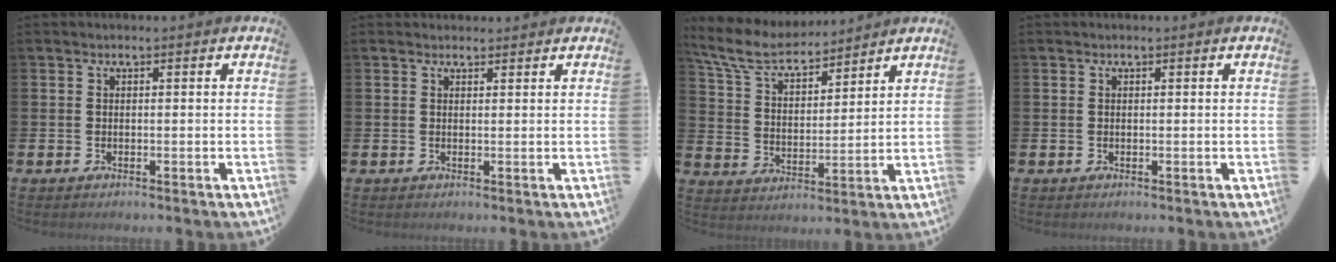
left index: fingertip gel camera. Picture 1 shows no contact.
{"total": 0.6, "force": [0.6, 0.1, 0.0], "torque": [0.007, -0.002, 0.009]}
{"total": 7.9, "force": [7.1, 2.2, 2.5], "torque": [-0.086, -0.037, 0.129]}
{"total": 0.0}